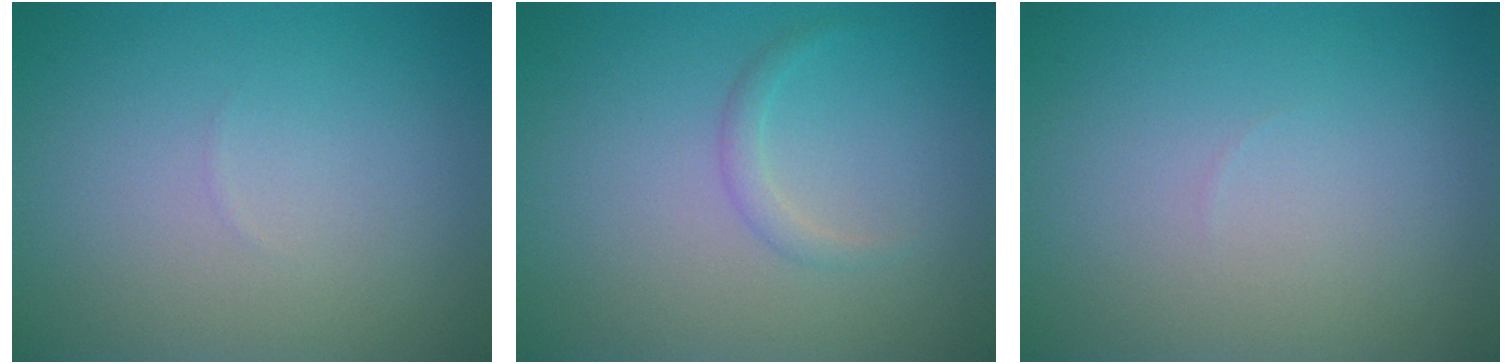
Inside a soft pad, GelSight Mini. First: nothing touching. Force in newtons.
{"total": 1.0, "press": 1.0, "slide": 0.1}
{"total": 0.0}